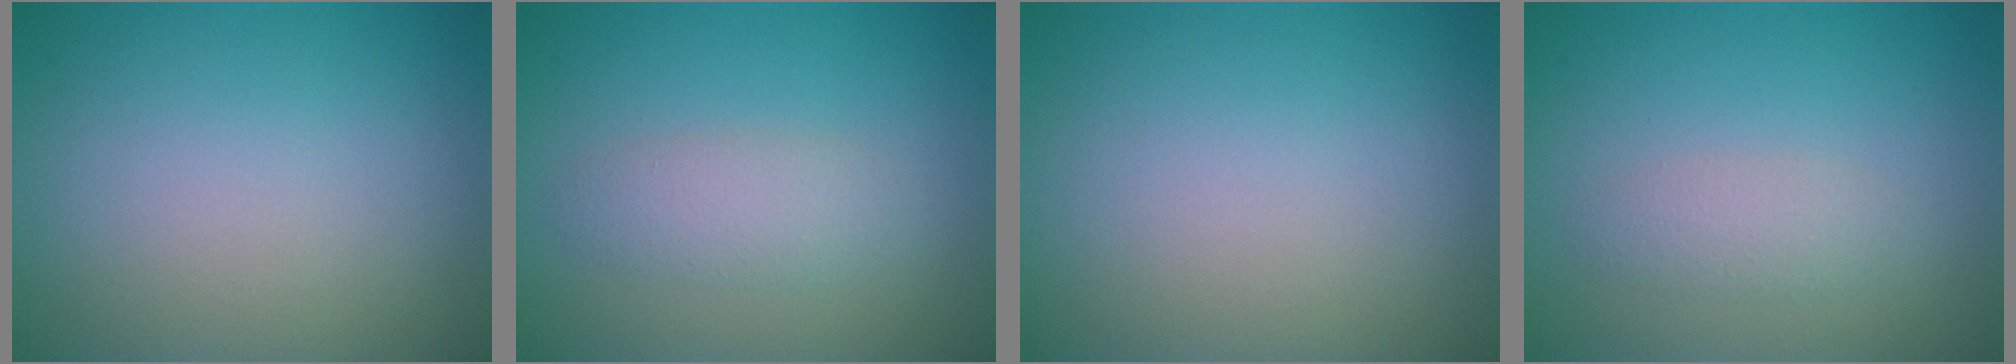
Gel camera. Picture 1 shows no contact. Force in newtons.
{"total": 2.3, "press": 2.3, "slide": 0.1}
{"total": 0.0}
{"total": 1.7, "press": 1.7, "slide": 0.1}